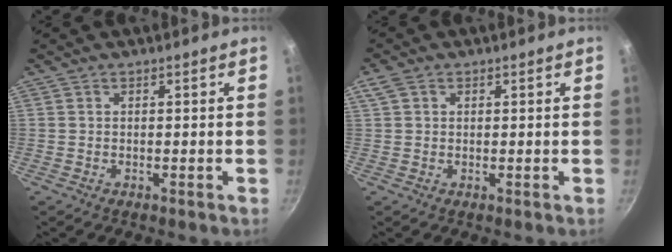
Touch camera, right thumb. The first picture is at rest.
{"total": 2.9, "force": [1.1, 2.1, 1.7], "torque": [-0.032, 0.008, 0.022]}